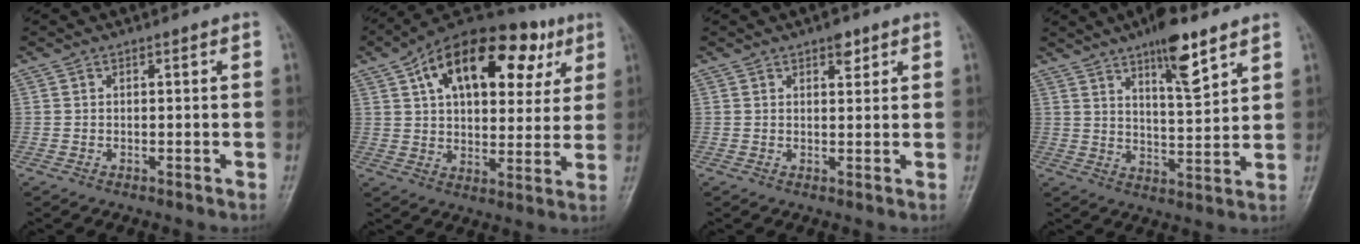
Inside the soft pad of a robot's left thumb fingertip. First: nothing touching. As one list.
[{"total": 23.8, "force": [9.9, 13.3, 17.0], "torque": [-0.217, 0.021, 0.150]}, {"total": 2.6, "force": [1.7, 1.3, 1.6], "torque": [-0.013, -0.007, 0.023]}, {"total": 10.4, "force": [6.6, 2.7, 7.6], "torque": [-0.107, -0.040, 0.107]}]